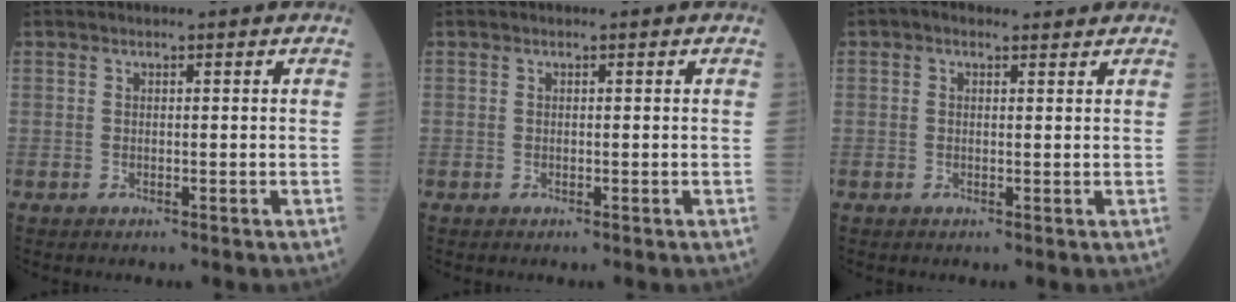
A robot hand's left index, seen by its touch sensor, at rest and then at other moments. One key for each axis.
{"total": 0.0}
{"total": 2.6, "fx": 1.9, "fy": 1.3, "fz": 1.3, "tx": -0.028, "ty": 0.025, "tz": 0.029}